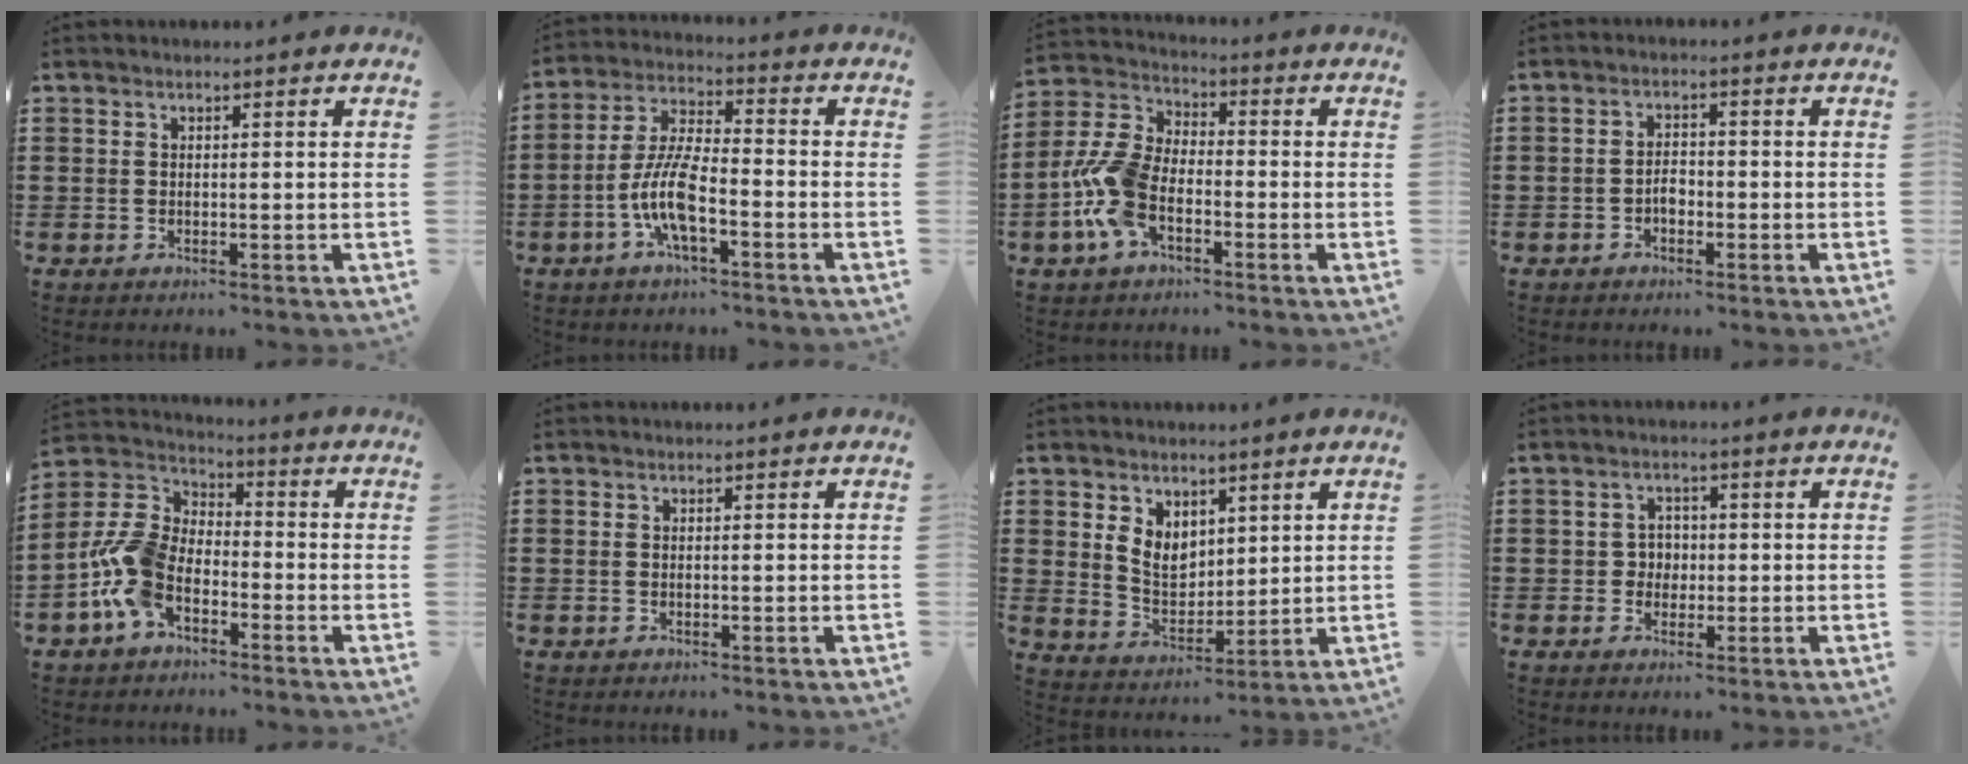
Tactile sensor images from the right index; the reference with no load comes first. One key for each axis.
{"total": 8.2, "fx": -3.3, "fy": 2.3, "fz": 7.2, "tx": -0.170, "ty": -0.010, "tz": -0.069}
{"total": 9.0, "fx": -3.4, "fy": 4.7, "fz": 6.8, "tx": -0.189, "ty": -0.008, "tz": -0.073}
{"total": 1.8, "fx": -0.9, "fy": 1.2, "fz": 1.0, "tx": -0.019, "ty": 0.005, "tz": -0.018}
{"total": 9.2, "fx": -3.9, "fy": 5.3, "fz": 6.4, "tx": -0.190, "ty": -0.011, "tz": -0.089}
{"total": 0.0}
{"total": 5.6, "fx": 2.8, "fy": 4.1, "fz": 2.6, "tx": -0.059, "ty": 0.004, "tz": 0.051}
{"total": 2.3, "fx": -0.2, "fy": 2.0, "fz": 1.0, "tx": -0.026, "ty": 0.007, "tz": -0.007}